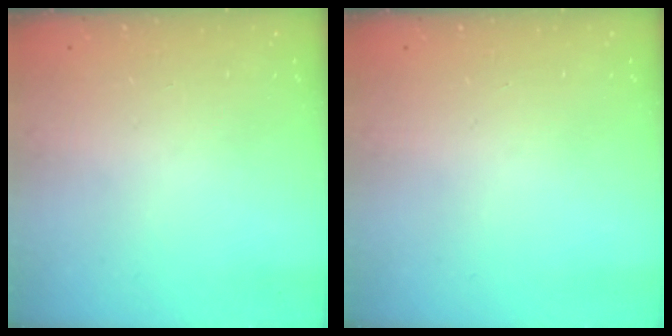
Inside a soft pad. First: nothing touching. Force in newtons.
{"total": 0.0}